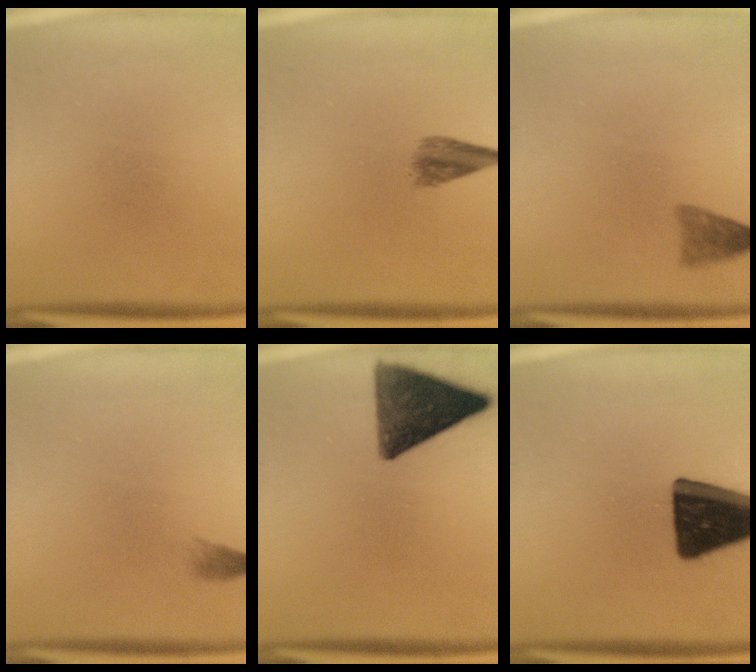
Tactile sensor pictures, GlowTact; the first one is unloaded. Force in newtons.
{"total": 3.5}
{"total": 2.4}
{"total": 1.0}
{"total": 12.2}
{"total": 18.7}